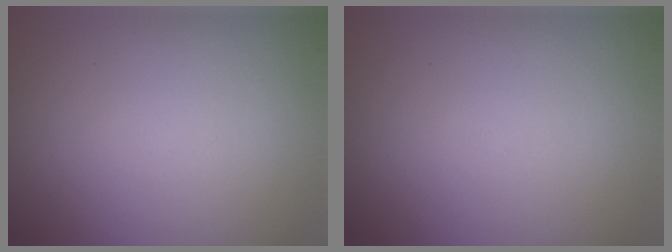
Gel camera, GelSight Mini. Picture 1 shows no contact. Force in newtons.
{"total": 0.0}